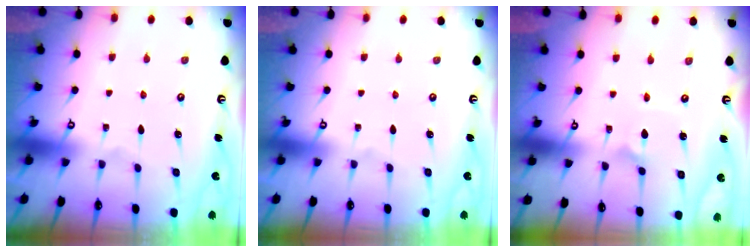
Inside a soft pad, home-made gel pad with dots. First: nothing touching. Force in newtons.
{"total": 0.0}
{"total": 1.8, "press": 1.8, "slide": 0.1}